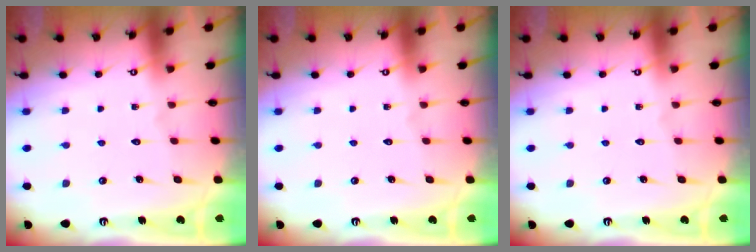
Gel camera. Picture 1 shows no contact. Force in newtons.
{"total": 0.0}
{"total": 0.0}